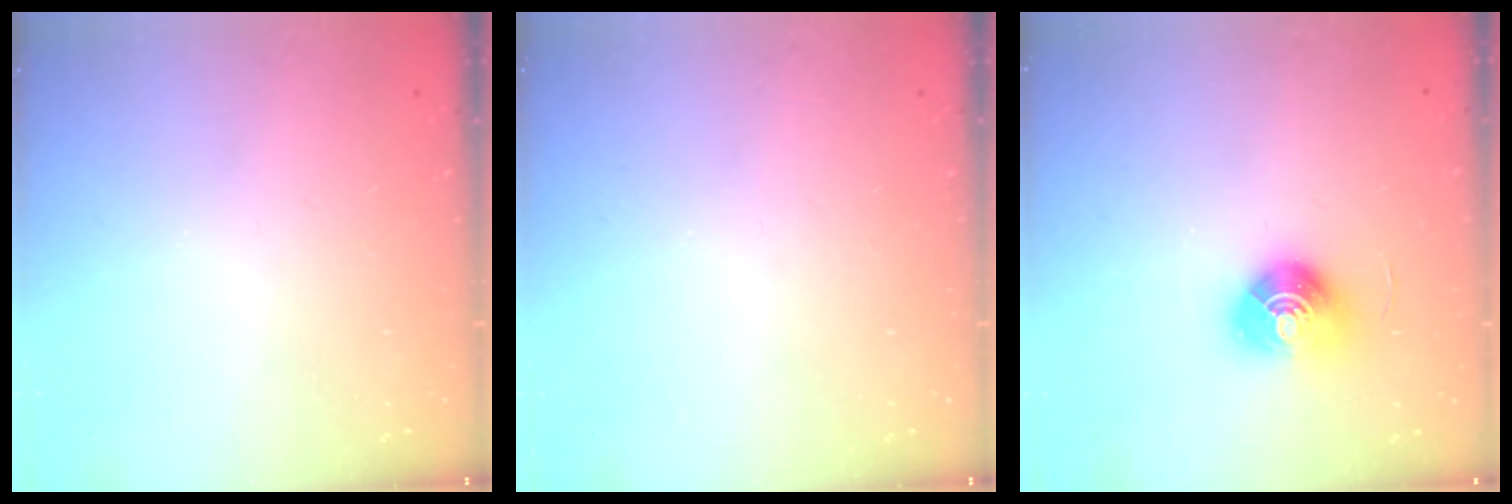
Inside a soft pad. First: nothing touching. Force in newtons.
{"total": 0.0}
{"total": 9.9, "press": 9.9, "slide": 0.9}